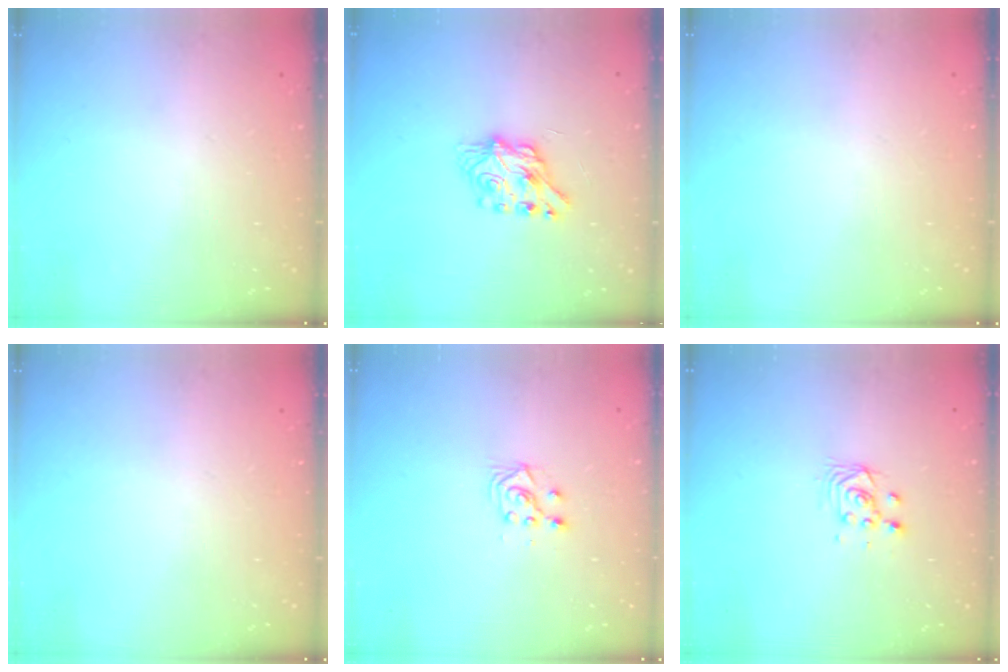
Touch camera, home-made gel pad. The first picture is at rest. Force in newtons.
{"total": 7.2, "press": 7.2, "slide": 0.1}
{"total": 0.0}
{"total": 0.0}
{"total": 5.7, "press": 5.6, "slide": 0.9}
{"total": 4.7, "press": 4.6, "slide": 1.2}